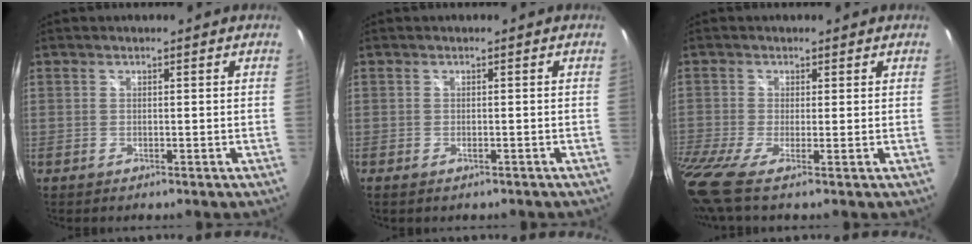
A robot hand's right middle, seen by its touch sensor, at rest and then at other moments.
{"total": 1.1, "force": [-0.7, 0.5, 0.7], "torque": [-0.011, -0.002, -0.010]}
{"total": 6.3, "force": [-3.1, -0.4, 5.5], "torque": [-0.119, -0.035, -0.070]}